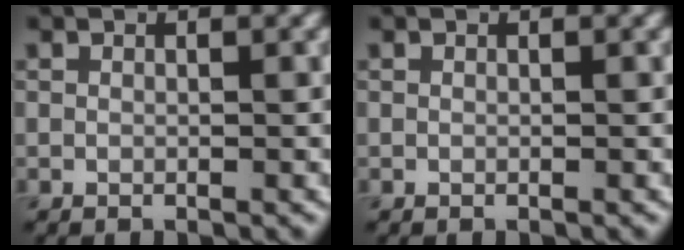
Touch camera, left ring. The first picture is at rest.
{"total": 0.0}